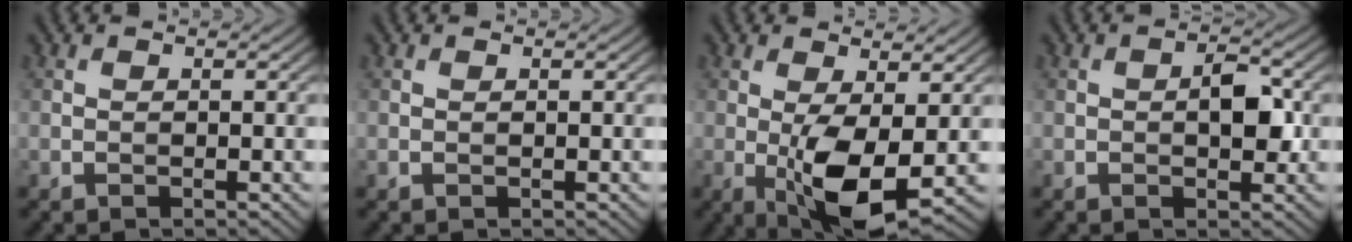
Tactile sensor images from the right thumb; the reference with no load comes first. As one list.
[{"total": 0.0}, {"total": 7.7, "force": [-1.2, 2.8, 7.0], "torque": [-0.140, -0.007, -0.017]}, {"total": 3.8, "force": [0.0, 1.8, 3.3], "torque": [-0.052, 0.003, -0.004]}]